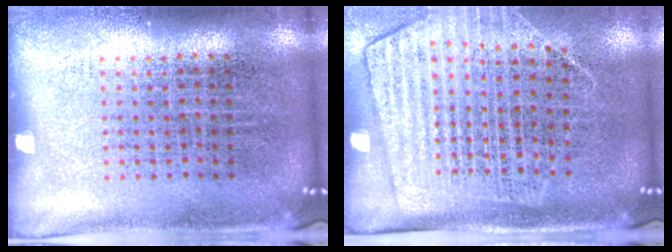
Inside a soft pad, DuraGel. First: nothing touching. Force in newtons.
{"total": 1.8, "press": 1.5, "slide": 0.9}